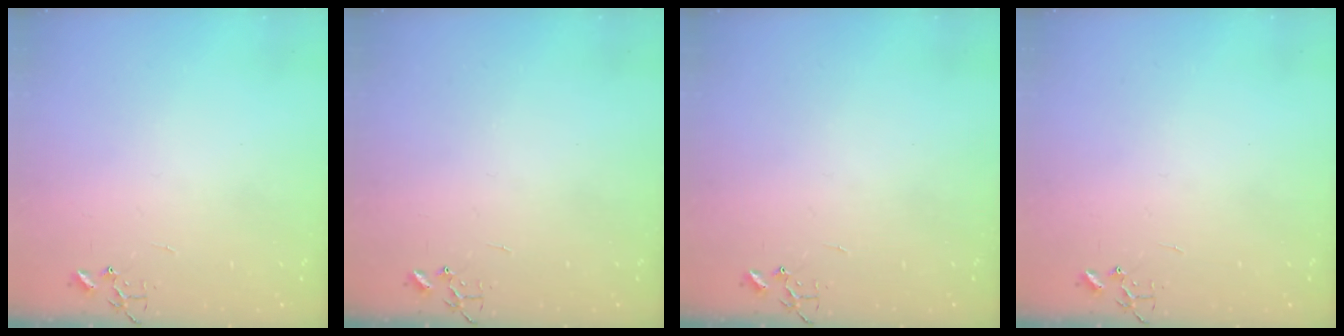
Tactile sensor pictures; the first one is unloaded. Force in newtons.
{"total": 0.0}
{"total": 0.0}
{"total": 0.0}